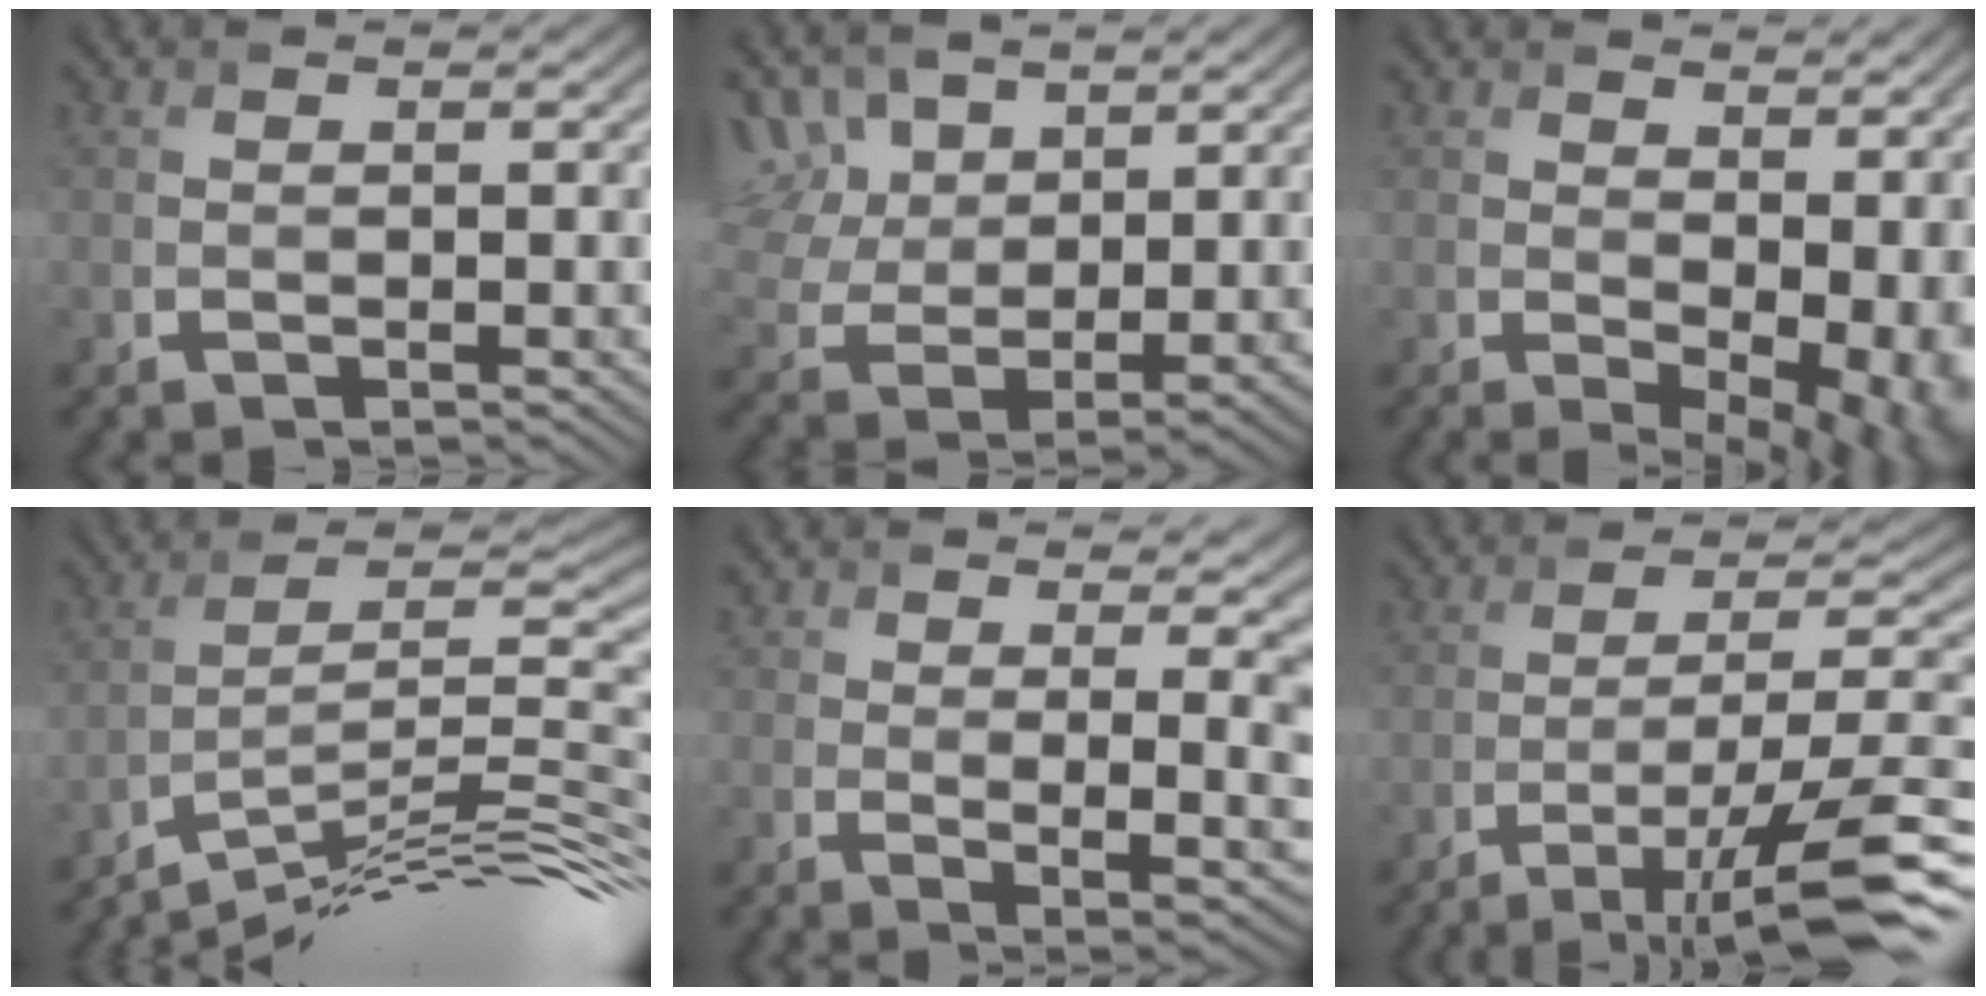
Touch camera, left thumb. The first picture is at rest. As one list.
[{"total": 10.1, "force": [6.1, 5.6, 5.8], "torque": [-0.156, 0.017, 0.117]}, {"total": 10.3, "force": [1.2, 6.1, 8.2], "torque": [-0.104, -0.025, 0.059]}, {"total": 12.4, "force": [-8.0, 2.2, 9.2], "torque": [-0.146, 0.010, -0.137]}, {"total": 10.3, "force": [3.6, 4.1, 8.8], "torque": [-0.125, 0.016, 0.066]}, {"total": 12.7, "force": [-7.3, 2.5, 10.1], "torque": [-0.160, 0.004, -0.113]}]